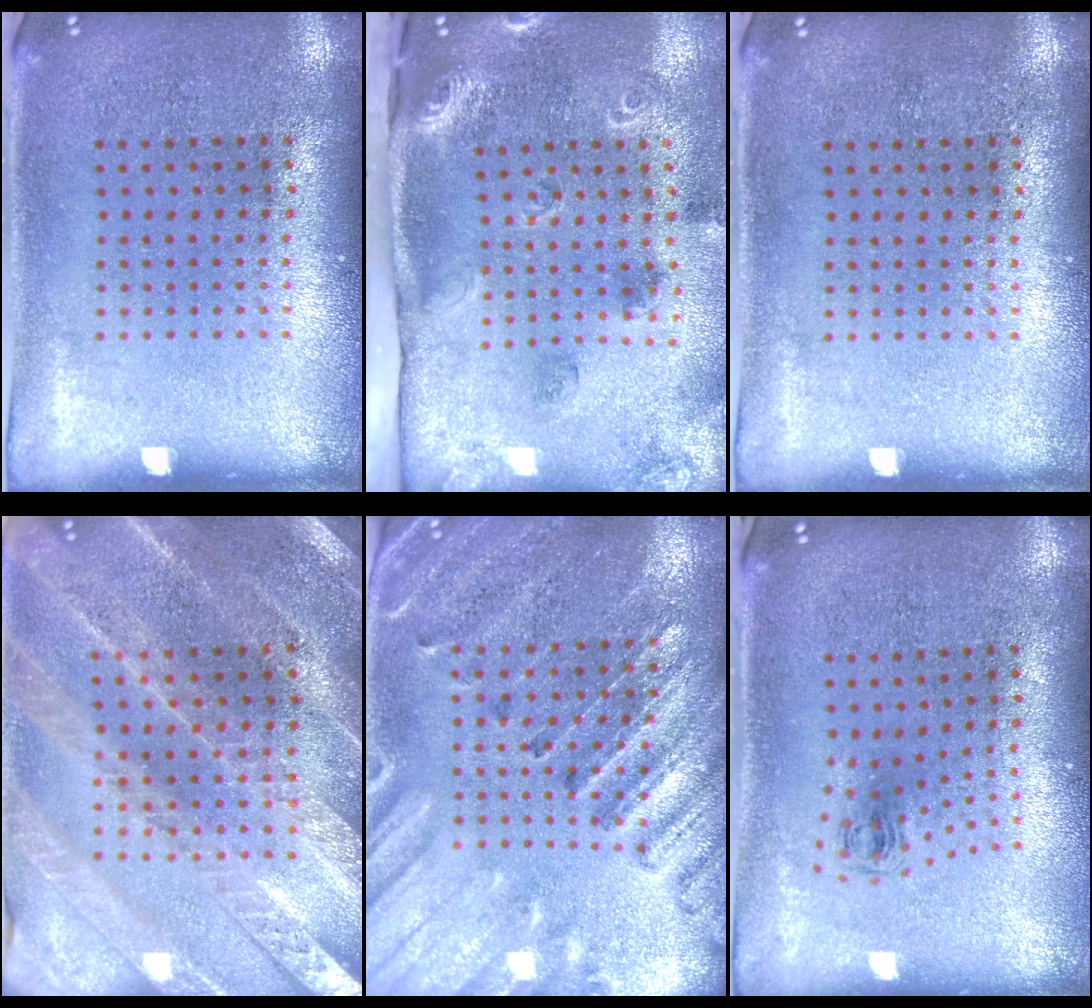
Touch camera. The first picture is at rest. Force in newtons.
{"total": 2.1, "press": 1.8, "slide": 1.1}
{"total": 0.0}
{"total": 2.5, "press": 2.5, "slide": 0.2}
{"total": 2.7, "press": 2.6, "slide": 0.9}
{"total": 0.8, "press": 0.4, "slide": 0.7}